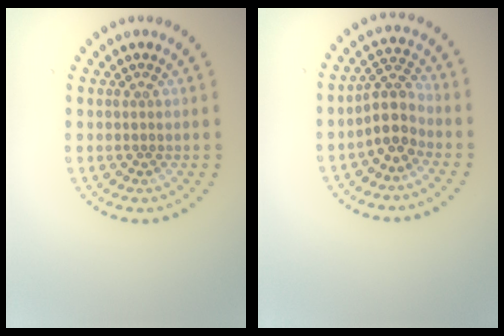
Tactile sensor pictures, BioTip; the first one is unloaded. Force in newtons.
{"total": 3.1, "press": 2.4, "slide": 2.0}